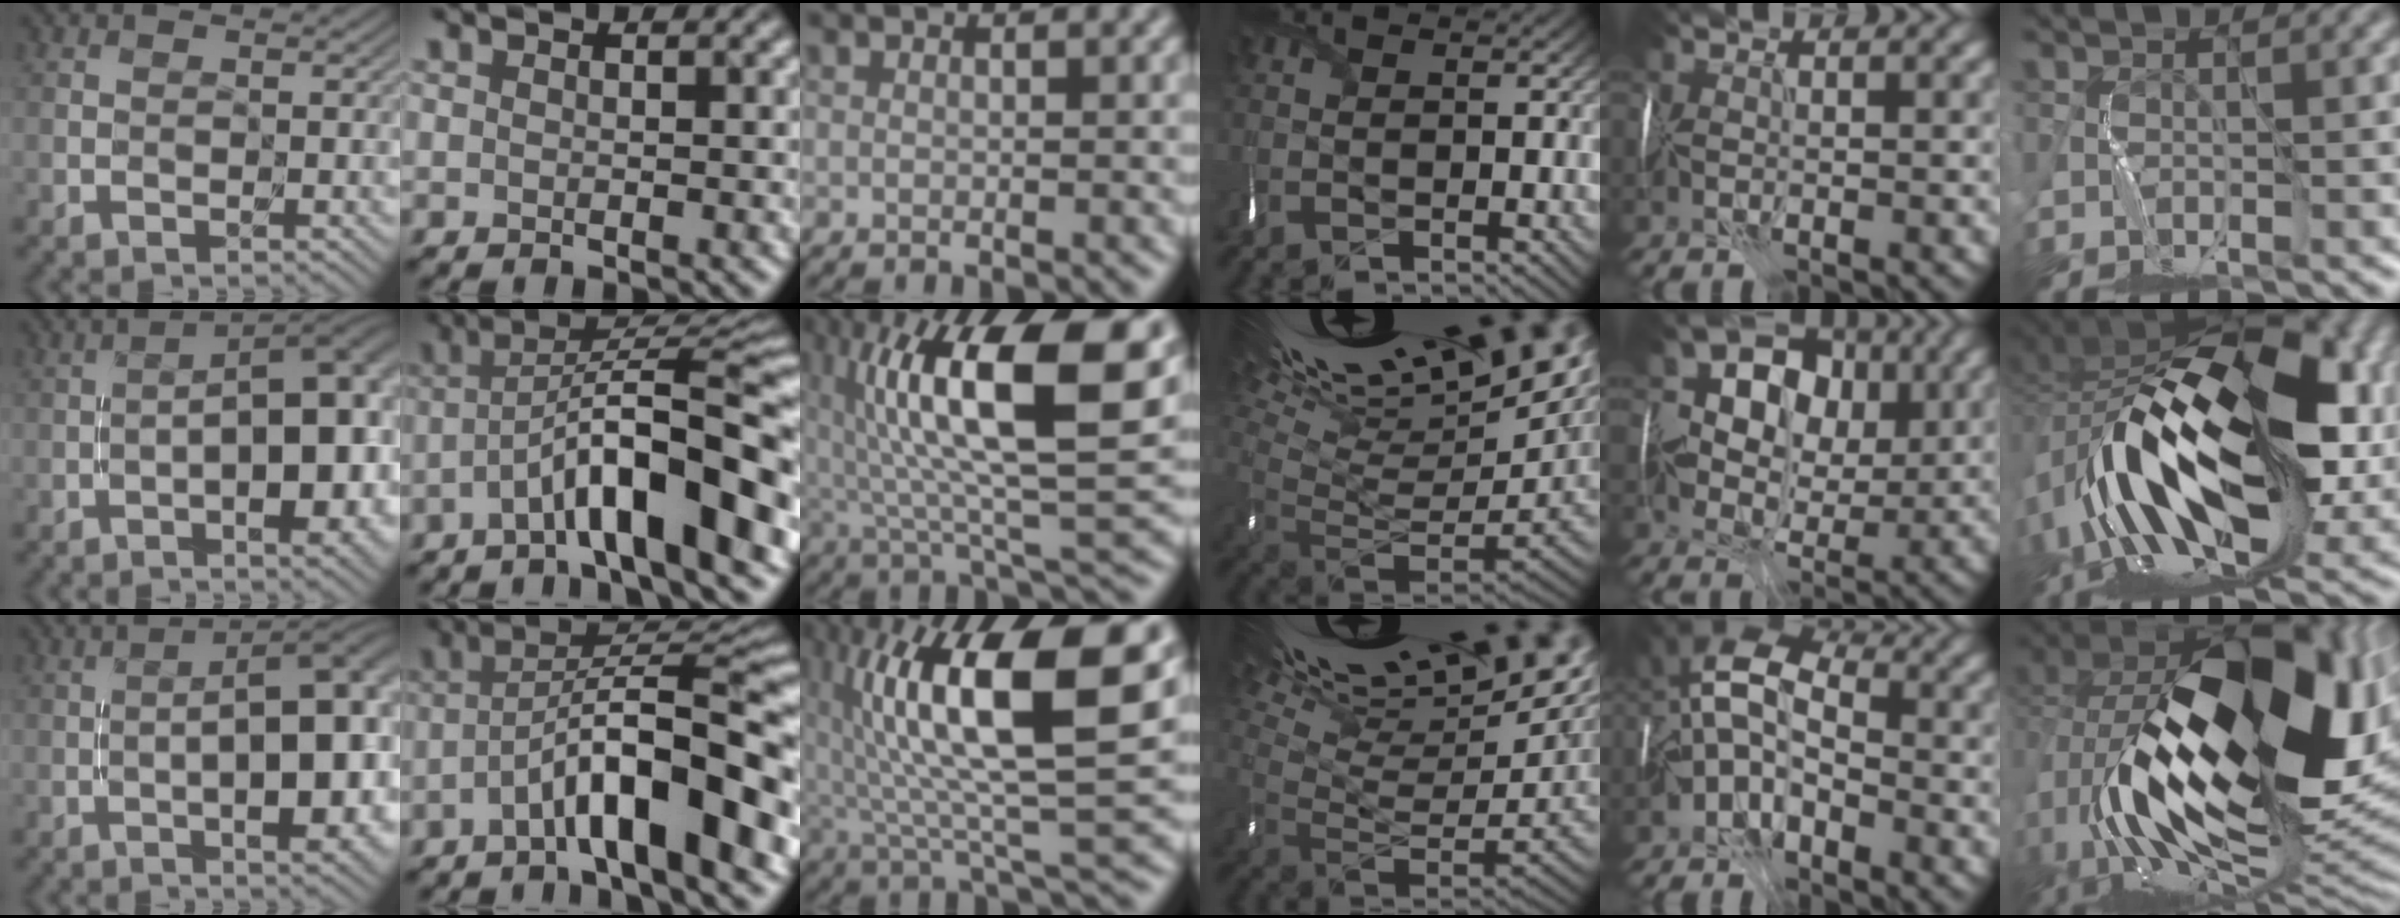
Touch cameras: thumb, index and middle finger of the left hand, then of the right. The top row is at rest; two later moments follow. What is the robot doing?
{"motion": "wrap", "object": "ribbon"}